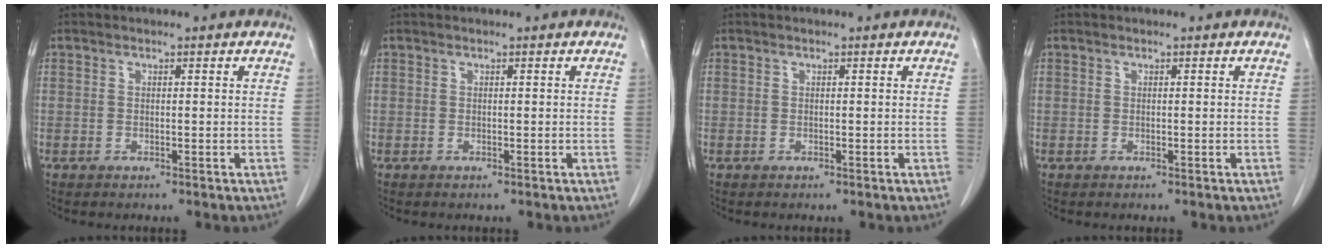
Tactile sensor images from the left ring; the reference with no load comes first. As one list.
[{"total": 0.0}, {"total": 0.0}, {"total": 0.0}]